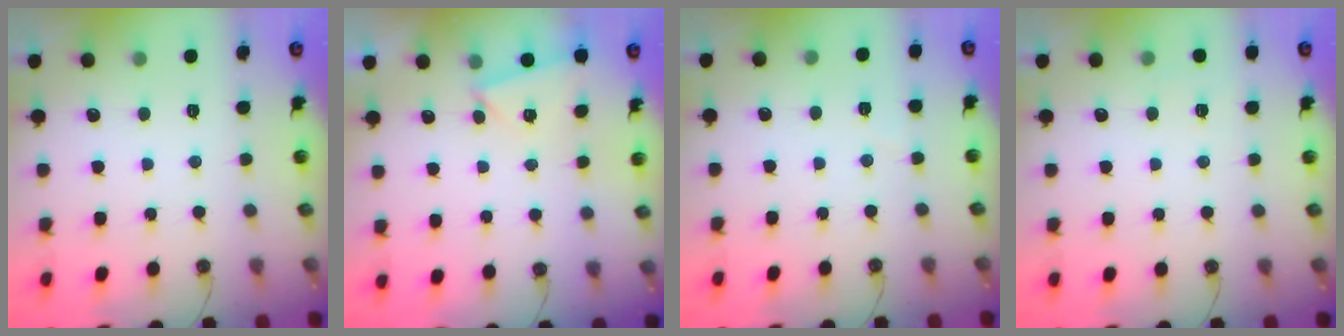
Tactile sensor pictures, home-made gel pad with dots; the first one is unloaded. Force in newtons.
{"total": 3.2, "press": 2.7, "slide": 1.7}
{"total": 2.7, "press": 2.4, "slide": 1.1}
{"total": 2.9, "press": 2.9, "slide": 0.2}